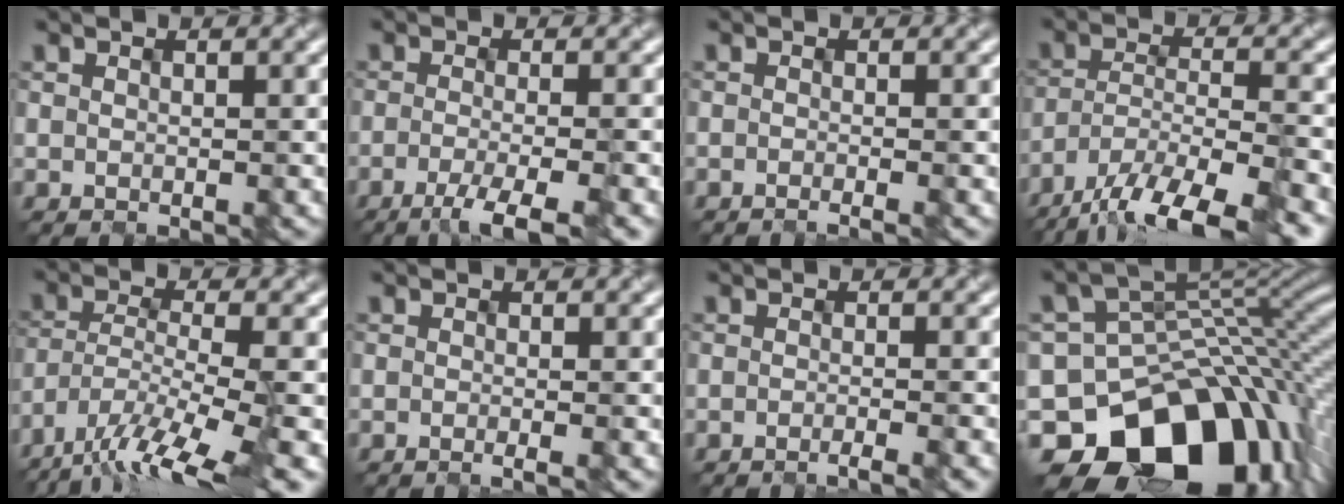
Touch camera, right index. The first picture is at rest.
{"total": 4.4, "force": [-2.7, 0.8, 3.4], "torque": [-0.053, -0.005, -0.048]}
{"total": 1.5, "force": [-0.6, 0.6, 1.2], "torque": [-0.004, -0.002, -0.013]}
{"total": 12.4, "force": [-9.9, 3.6, 6.5], "torque": [-0.121, -0.024, -0.149]}
{"total": 10.4, "force": [-7.6, 2.7, 6.6], "torque": [-0.133, -0.013, -0.132]}
{"total": 1.2, "force": [-0.5, 0.4, 1.0], "torque": [-0.009, -0.004, -0.010]}
{"total": 1.7, "force": [-1.1, 0.4, 1.3], "torque": [-0.010, -0.005, -0.022]}
{"total": 15.7, "force": [-8.1, 10.6, 8.2], "torque": [-0.132, -0.013, -0.127]}